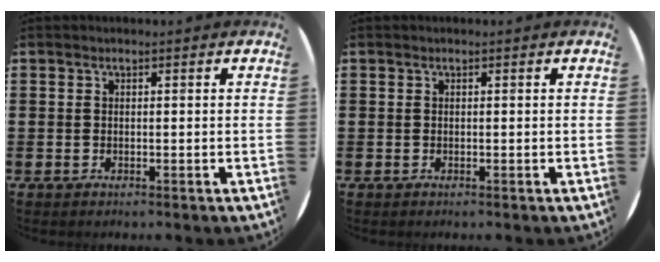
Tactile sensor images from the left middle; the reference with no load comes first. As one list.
[{"total": 0.0}]